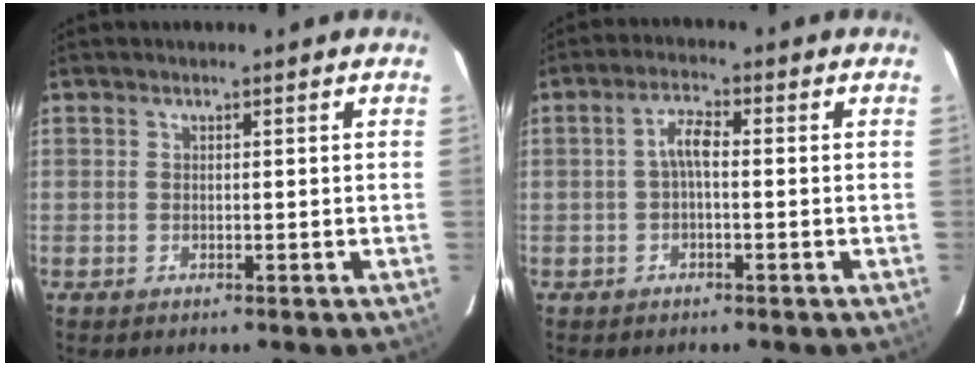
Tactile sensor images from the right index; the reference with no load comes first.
{"total": 3.2, "force": [-0.4, 1.0, 3.0], "torque": [-0.062, 0.012, -0.010]}